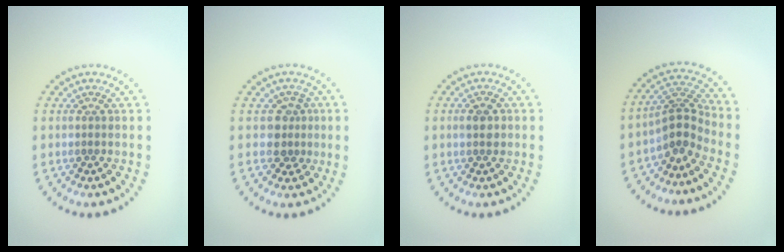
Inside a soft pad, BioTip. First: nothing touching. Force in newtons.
{"total": 2.1, "press": 1.8, "slide": 1.1}
{"total": 2.2, "press": 2.2, "slide": 0.1}
{"total": 3.2, "press": 2.2, "slide": 2.4}